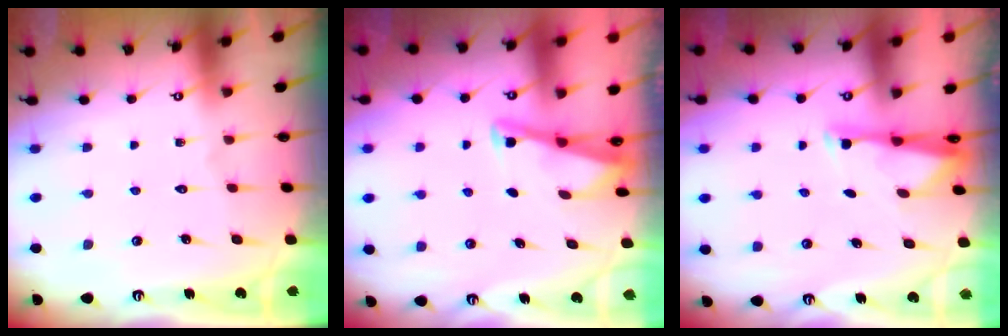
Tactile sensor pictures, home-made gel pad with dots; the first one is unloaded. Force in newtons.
{"total": 2.9, "press": 2.9, "slide": 0.4}
{"total": 2.8, "press": 2.8, "slide": 0.6}